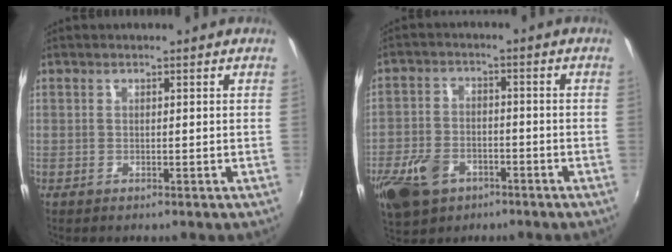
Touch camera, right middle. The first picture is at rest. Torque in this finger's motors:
{"motor_torque": [1.04, -0.96, 0.43, 0.06]}